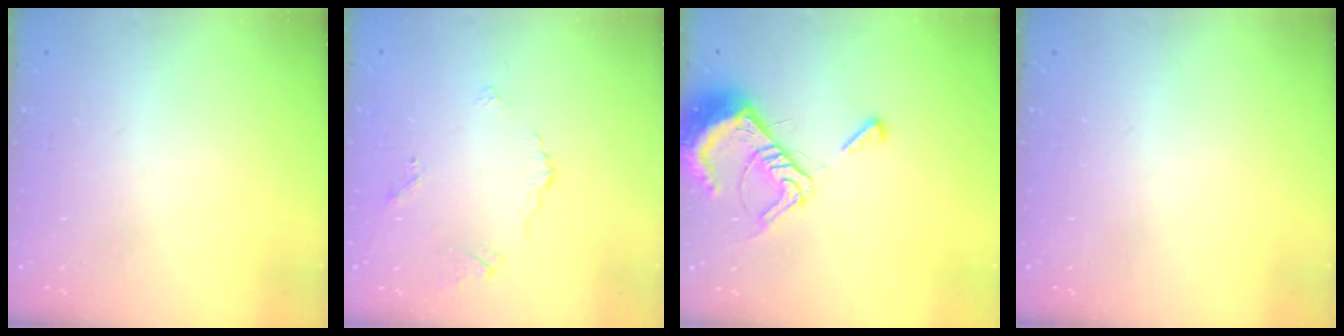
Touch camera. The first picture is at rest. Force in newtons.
{"total": 3.0, "press": 2.9, "slide": 0.6}
{"total": 11.5, "press": 11.4, "slide": 1.2}
{"total": 0.0}